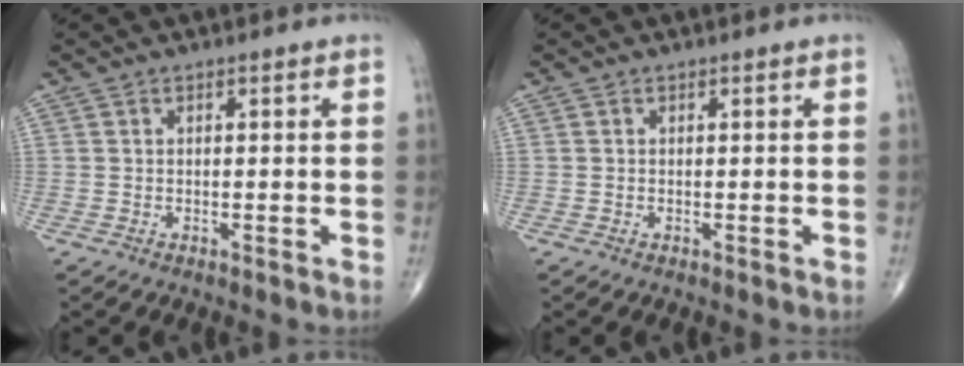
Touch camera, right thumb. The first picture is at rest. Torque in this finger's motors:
{"motor_torque": [-0.20, -0.16, -0.02, -0.03, 0.00]}